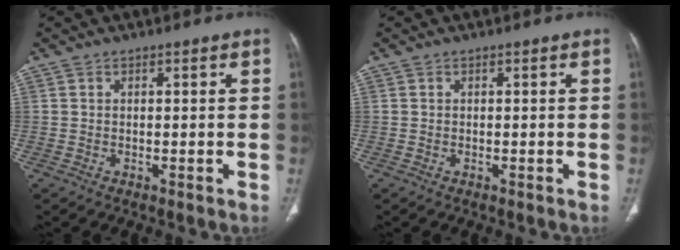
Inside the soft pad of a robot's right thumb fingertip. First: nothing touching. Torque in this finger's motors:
{"motor_torque": [0.21, 0.04, -0.15, -0.12, 0.04]}